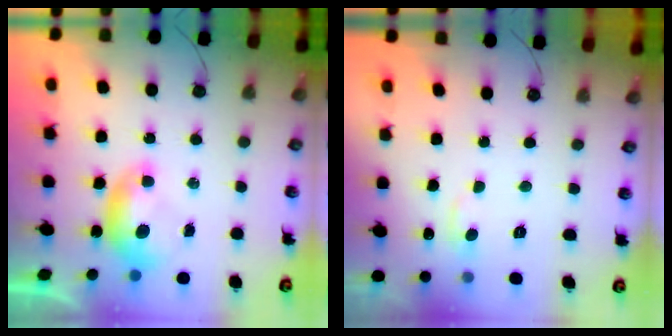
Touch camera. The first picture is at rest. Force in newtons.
{"total": 0.9, "press": 0.5, "slide": 0.7}